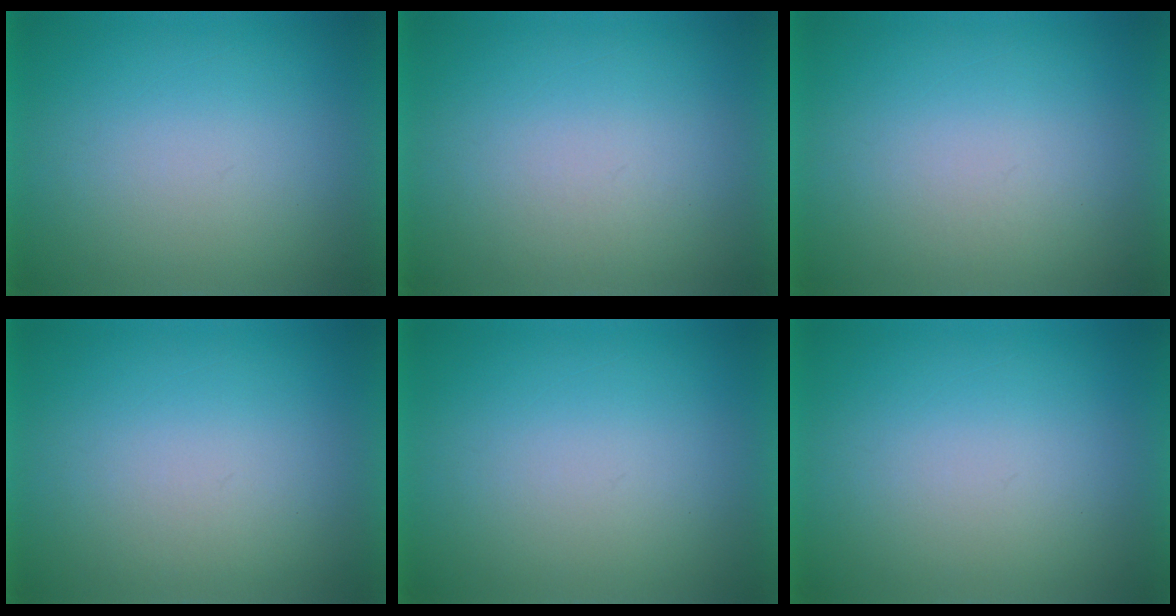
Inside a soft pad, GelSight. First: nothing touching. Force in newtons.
{"total": 1.0}
{"total": 1.0}
{"total": 1.1}
{"total": 0.0}
{"total": 0.0}